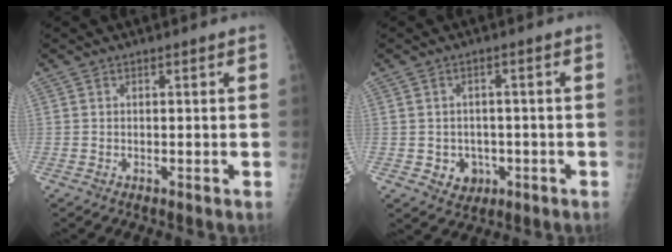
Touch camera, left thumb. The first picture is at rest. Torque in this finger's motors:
{"motor_torque": [-0.08, 0.06, -0.08, 0.01, 0.01]}